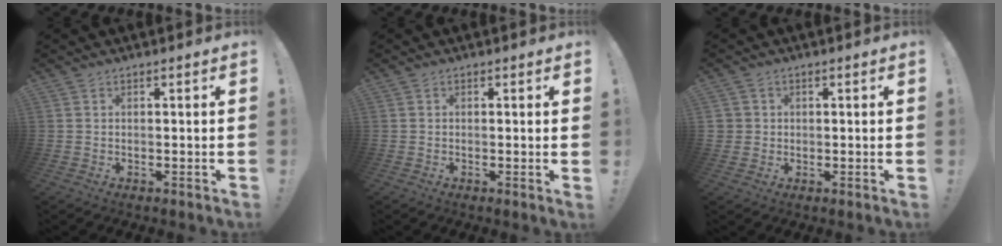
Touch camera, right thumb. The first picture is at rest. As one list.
[{"total": 0.9, "force": [0.3, -0.2, 0.9], "torque": [-0.008, -0.004, 0.002]}, {"total": 2.4, "force": [0.3, 2.4, 0.3], "torque": [-0.009, 0.005, 0.007]}]